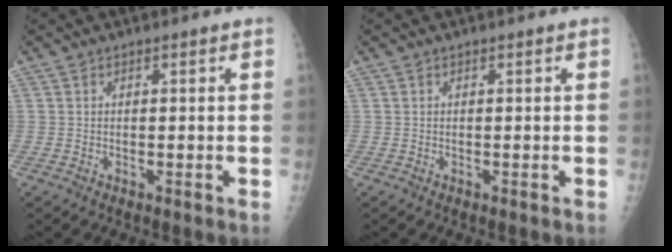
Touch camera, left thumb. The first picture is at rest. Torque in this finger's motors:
{"motor_torque": [0.02, 0.02, -0.01, -0.01, 0.00]}